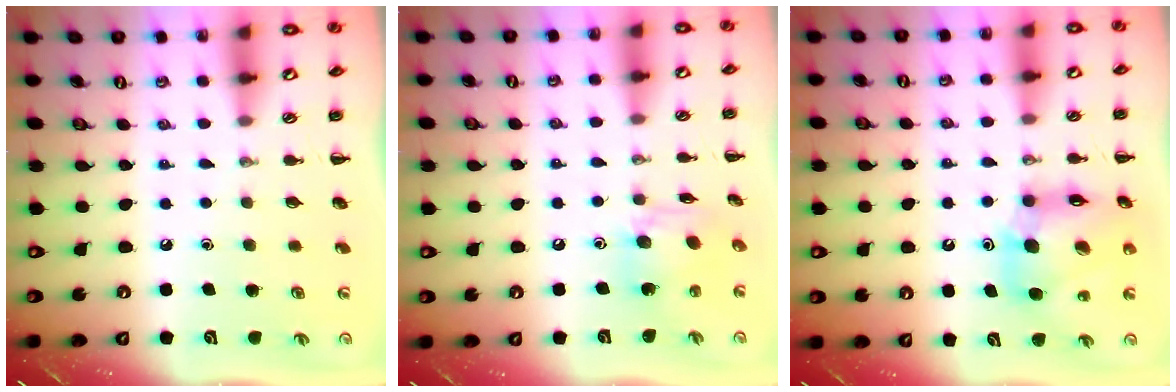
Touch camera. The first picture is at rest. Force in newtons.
{"total": 8.8, "press": 8.8, "slide": 0.6}
{"total": 13.9, "press": 13.3, "slide": 4.0}